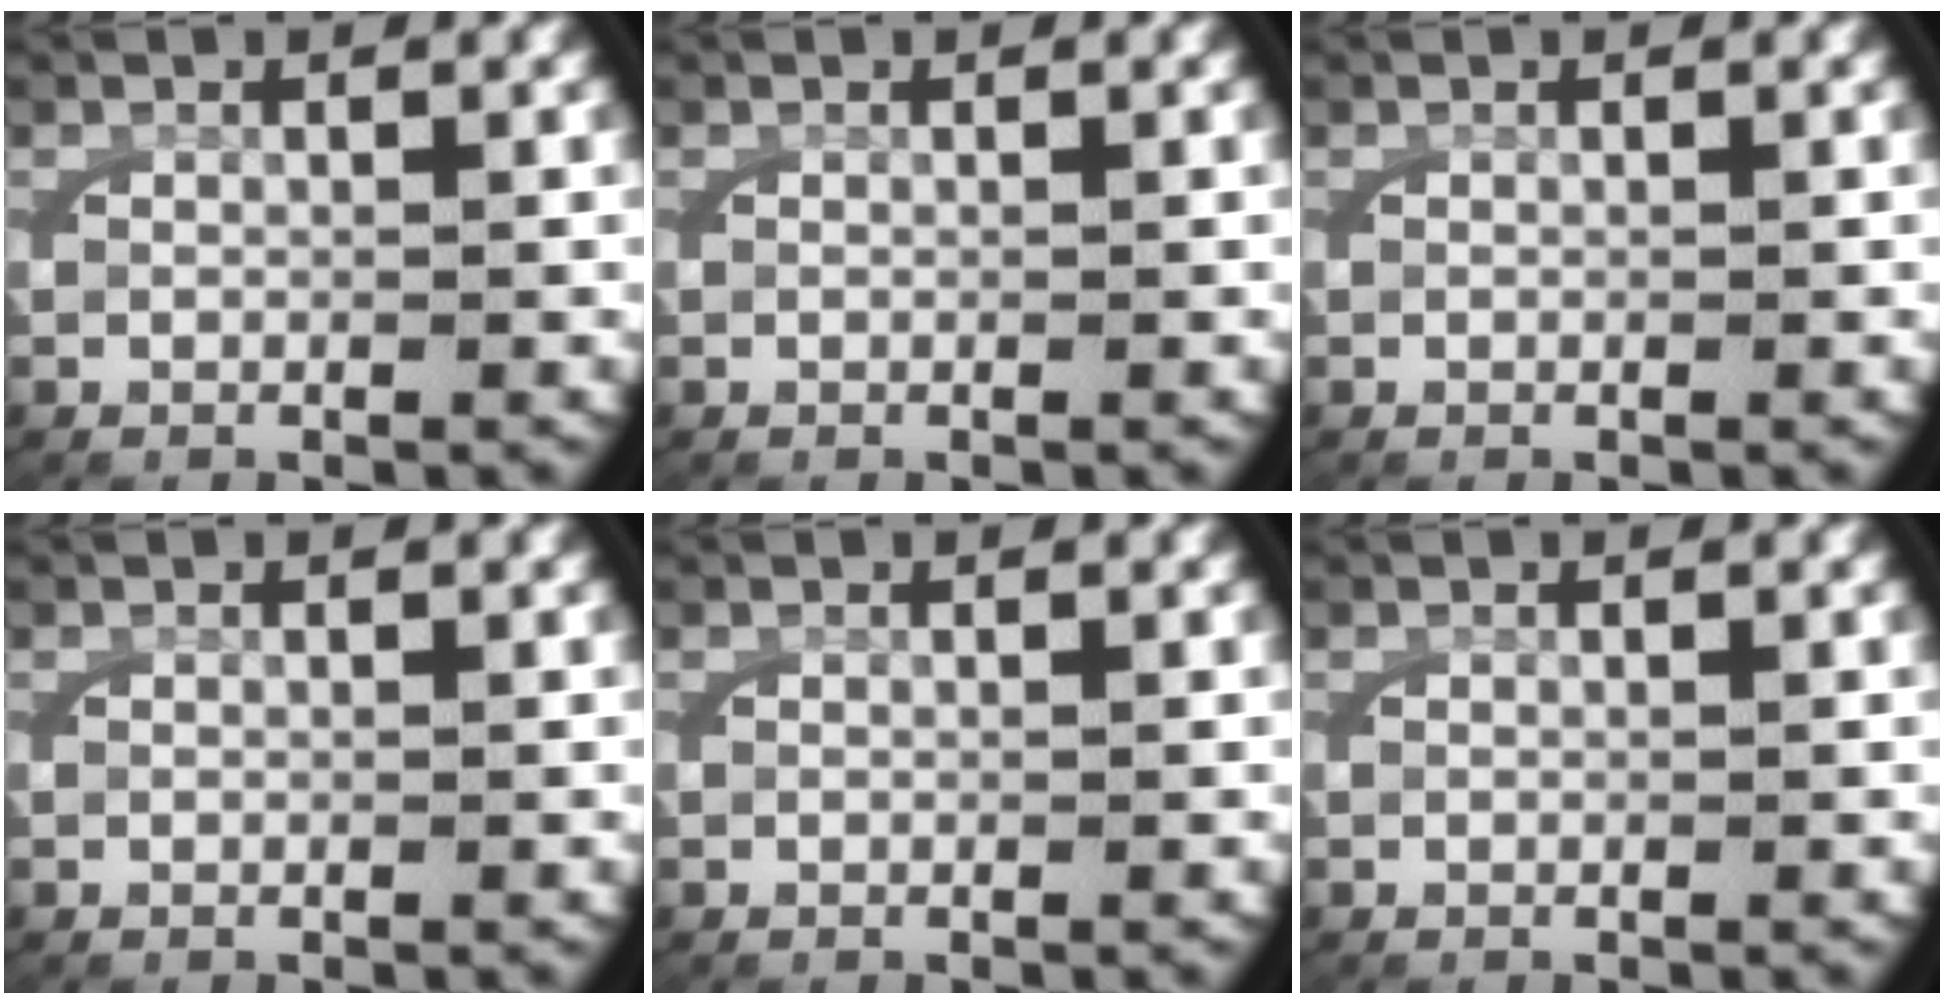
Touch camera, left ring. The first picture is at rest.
{"total": 0.0}
{"total": 0.0}
{"total": 0.0}
{"total": 0.0}
{"total": 0.0}